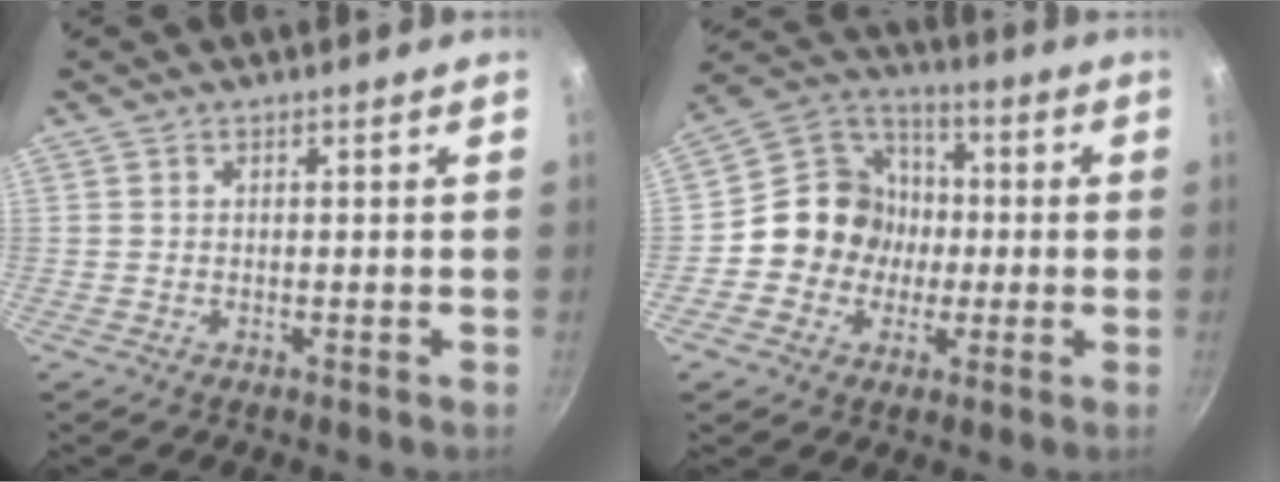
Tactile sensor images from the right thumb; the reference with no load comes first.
{"total": 12.7, "force": [-1.4, 11.8, 4.6], "torque": [-0.037, 0.030, -0.042]}